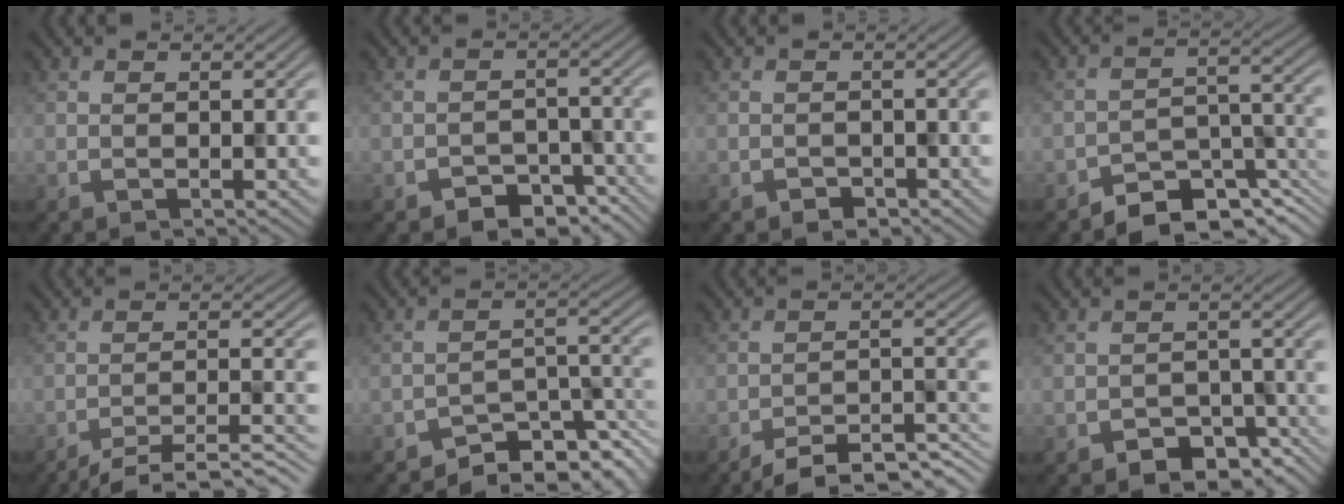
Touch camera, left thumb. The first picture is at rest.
{"total": 4.4, "force": [-3.2, 2.4, 1.8], "torque": [-0.025, -0.004, -0.054]}
{"total": 1.4, "force": [-1.0, 0.8, 0.5], "torque": [-0.008, -0.001, -0.020]}
{"total": 7.7, "force": [-6.3, 2.8, 3.4], "torque": [-0.040, 0.004, -0.114]}
{"total": 7.4, "force": [-5.8, 1.1, 4.5], "torque": [-0.083, -0.001, -0.085]}
{"total": 7.7, "force": [-6.4, 2.3, 3.5], "torque": [-0.039, 0.005, -0.114]}
{"total": 8.6, "force": [-7.2, 1.8, 4.3], "torque": [-0.066, 0.003, -0.107]}
{"total": 5.6, "force": [-3.8, 3.2, 2.6], "torque": [-0.035, -0.009, -0.062]}